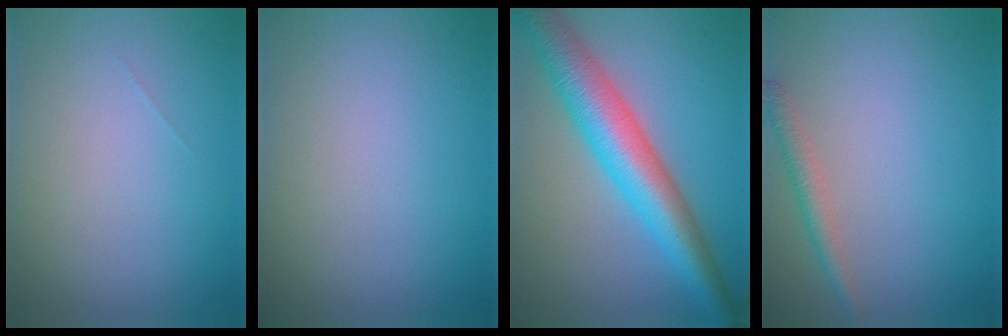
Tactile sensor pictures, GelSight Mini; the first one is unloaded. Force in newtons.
{"total": 0.0}
{"total": 8.4, "press": 8.4, "slide": 0.2}
{"total": 1.8, "press": 1.8, "slide": 0.1}